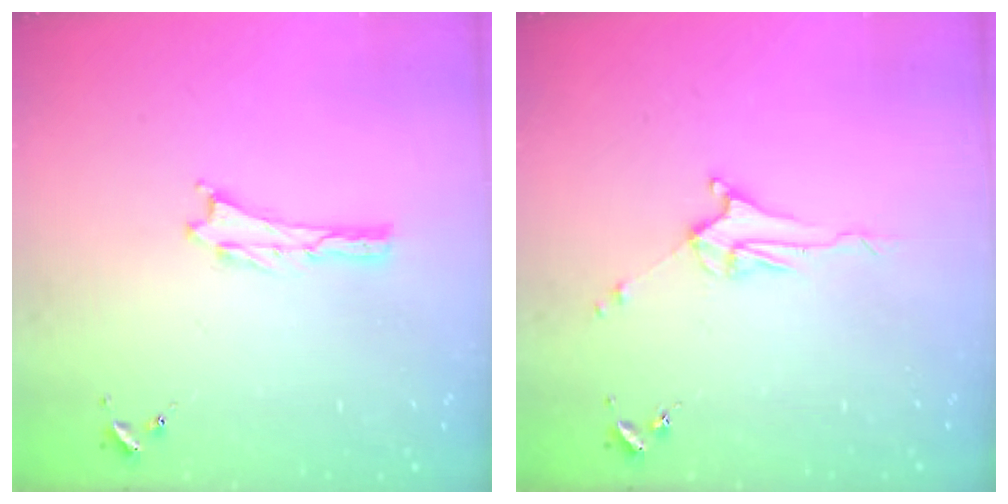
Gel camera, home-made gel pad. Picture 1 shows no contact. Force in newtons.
{"total": 3.7, "press": 3.7, "slide": 0.5}